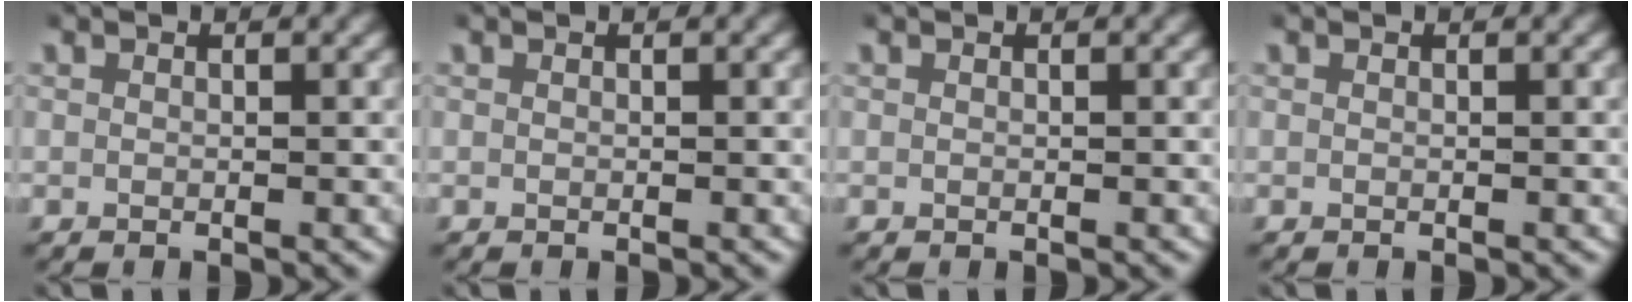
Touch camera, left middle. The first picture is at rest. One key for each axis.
{"total": 0.0}
{"total": 0.0}
{"total": 0.0}